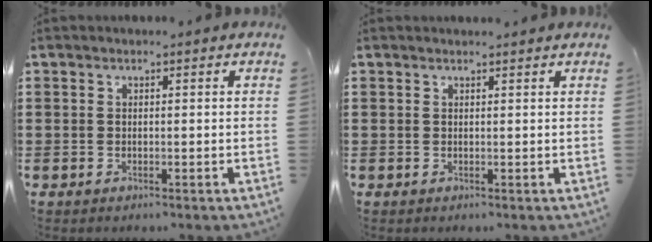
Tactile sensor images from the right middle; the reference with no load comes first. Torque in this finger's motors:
{"motor_torque": [0.00, 0.00, 0.00, -0.01]}